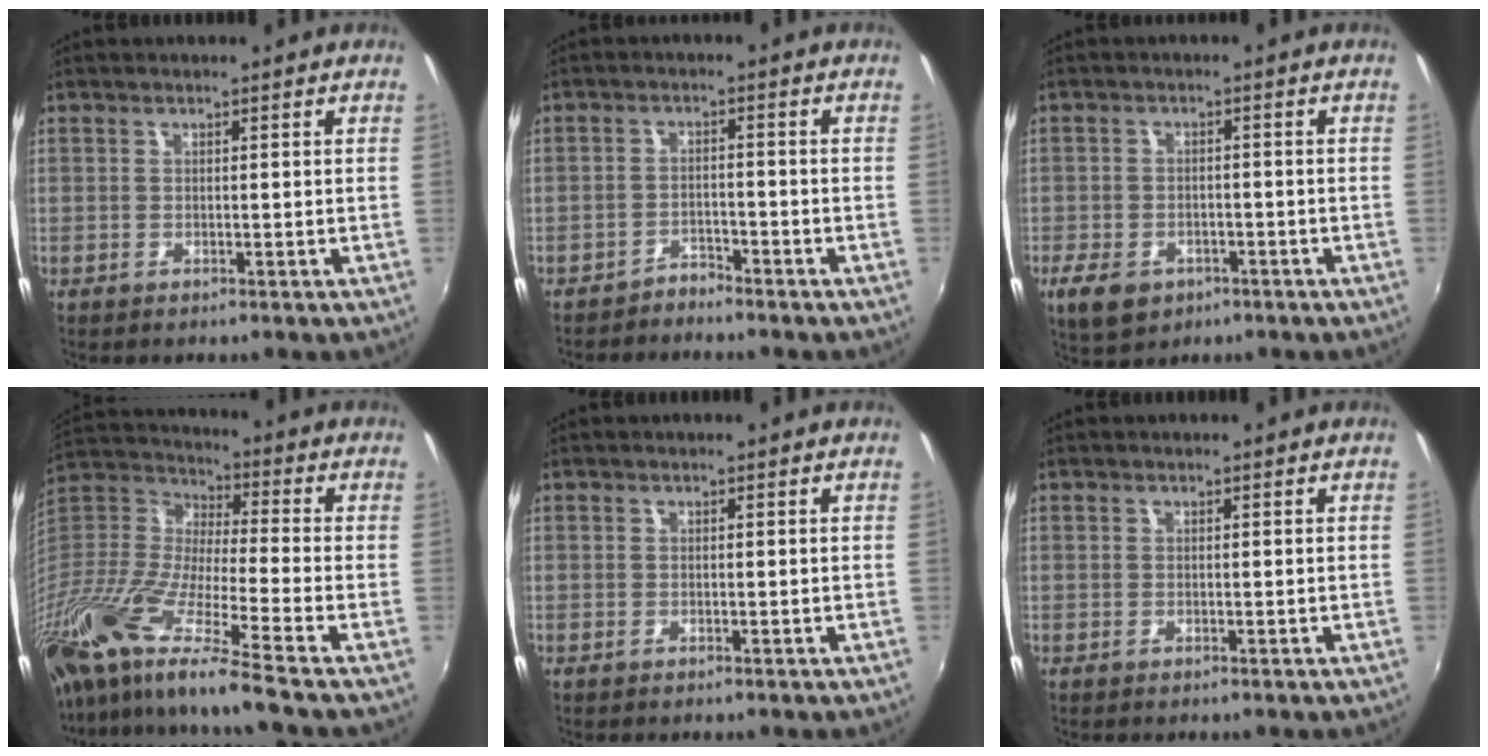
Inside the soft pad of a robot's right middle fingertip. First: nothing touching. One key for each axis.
{"total": 2.6, "fx": -2.5, "fy": 0.5, "fz": 0.1, "tx": -0.005, "ty": 0.003, "tz": -0.043}
{"total": 7.8, "fx": -4.3, "fy": 5.0, "fz": 4.2, "tx": -0.104, "ty": -0.014, "tz": -0.068}
{"total": 23.2, "fx": -17.3, "fy": 0.1, "fz": 15.5, "tx": -0.282, "ty": -0.060, "tz": -0.331}
{"total": 0.0}
{"total": 0.0}